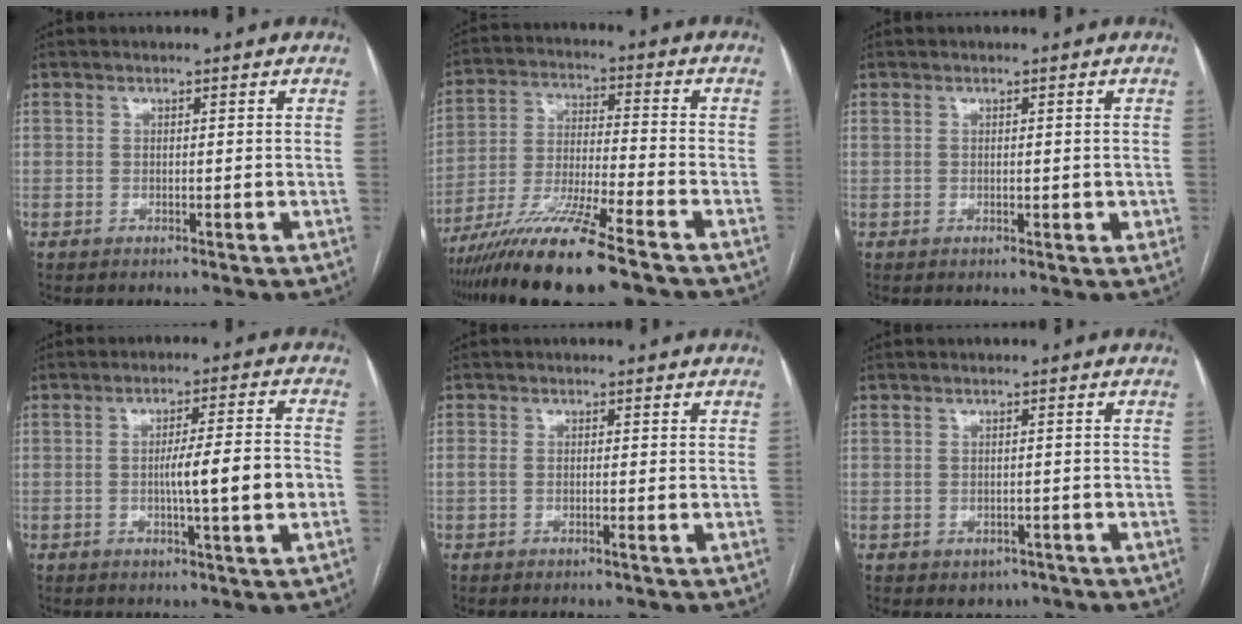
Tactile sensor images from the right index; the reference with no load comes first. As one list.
[{"total": 14.7, "force": [-10.7, 0.0, 10.0], "torque": [-0.200, -0.035, -0.193]}, {"total": 1.4, "force": [0.1, 0.7, 1.3], "torque": [-0.023, 0.003, 0.007]}, {"total": 8.4, "force": [-1.5, 0.0, 8.2], "torque": [-0.128, 0.005, -0.022]}, {"total": 1.2, "force": [-0.3, 0.4, 1.1], "torque": [-0.024, 0.002, -0.004]}, {"total": 2.5, "force": [-1.3, 2.0, 0.8], "torque": [-0.004, 0.004, -0.008]}]